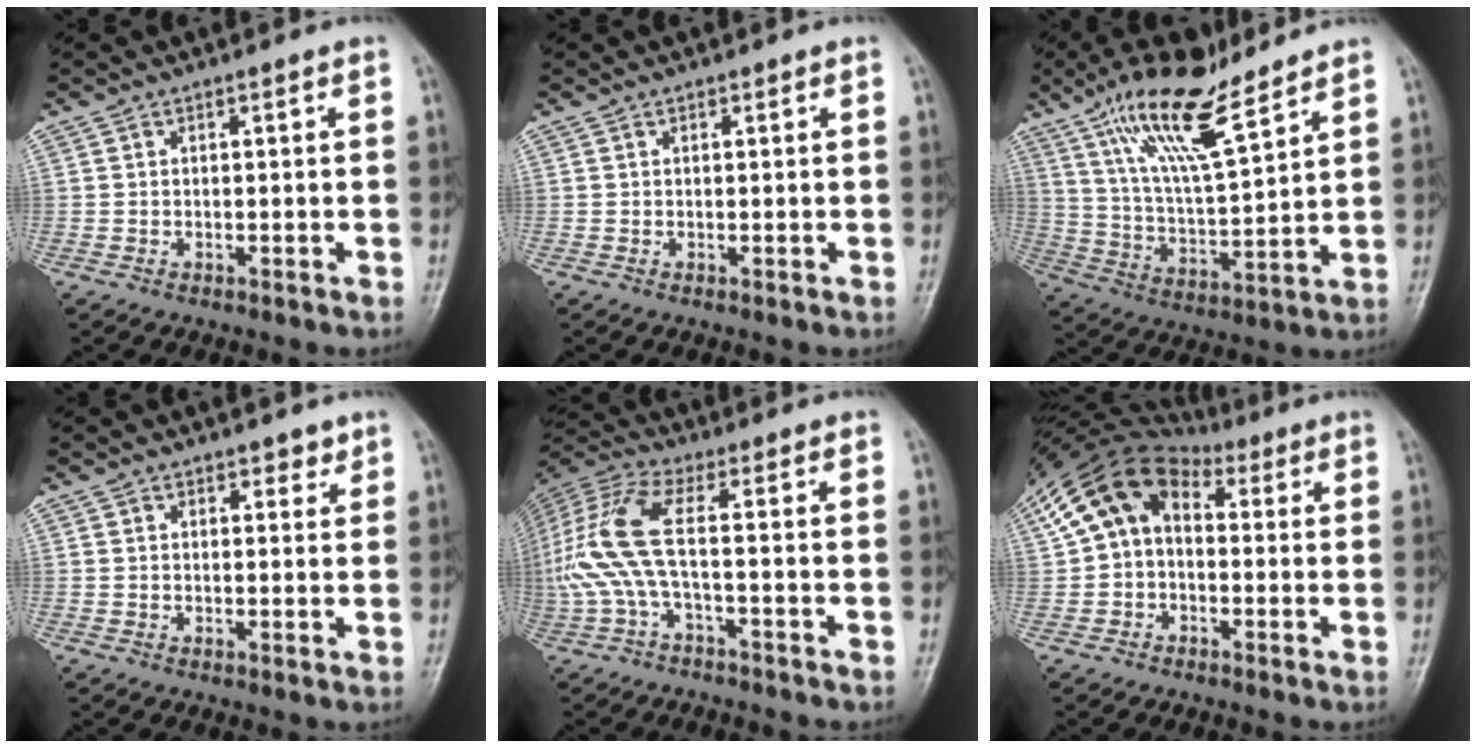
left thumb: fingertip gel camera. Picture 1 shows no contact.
{"total": 0.0}
{"total": 15.7, "force": [10.6, 4.1, 10.8], "torque": [-0.185, -0.047, 0.203]}
{"total": 2.3, "force": [1.6, 1.4, 0.8], "torque": [0.009, -0.008, 0.019]}
{"total": 11.5, "force": [-1.5, 2.9, 11.0], "torque": [-0.278, 0.040, -0.038]}
{"total": 12.9, "force": [2.5, 9.2, 8.8], "torque": [-0.154, 0.046, 0.033]}